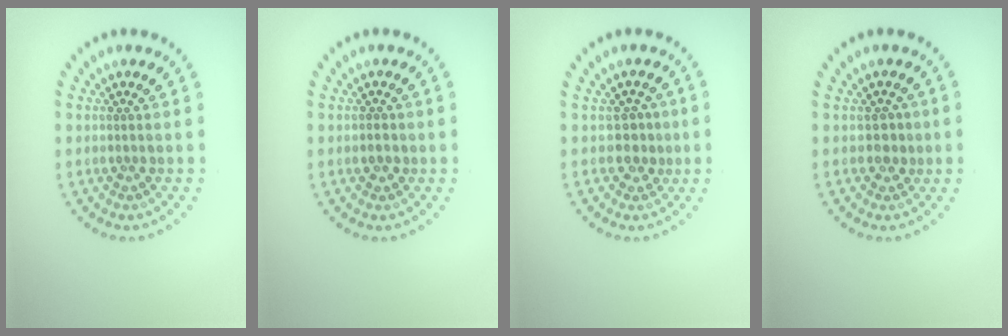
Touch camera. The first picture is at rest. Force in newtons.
{"total": 1.1, "press": 1.0, "slide": 0.5}
{"total": 2.0, "press": 1.5, "slide": 1.3}
{"total": 1.5, "press": 1.2, "slide": 0.9}